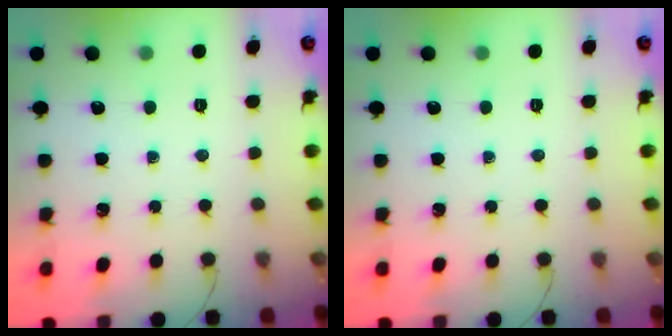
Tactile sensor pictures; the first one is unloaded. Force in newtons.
{"total": 0.0}